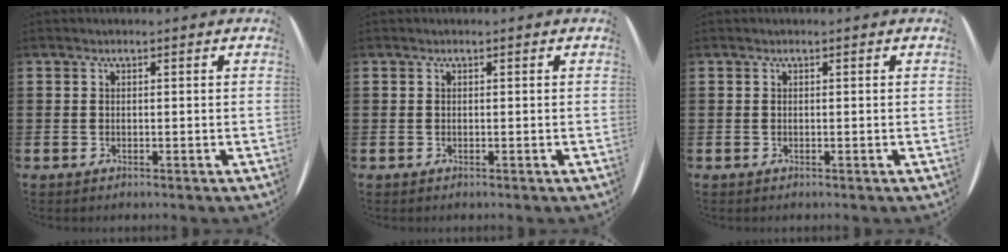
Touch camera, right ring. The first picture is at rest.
{"total": 0.0}
{"total": 0.0}